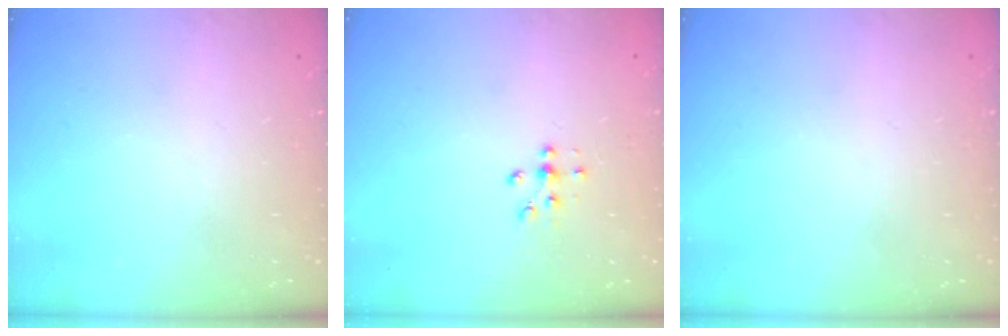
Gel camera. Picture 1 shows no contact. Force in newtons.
{"total": 5.5, "press": 5.4, "slide": 1.1}
{"total": 0.0}